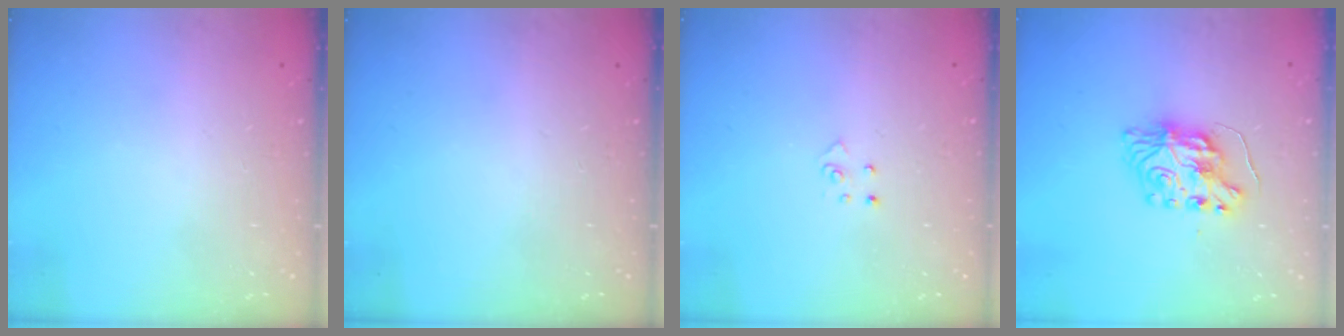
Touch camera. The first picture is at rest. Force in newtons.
{"total": 0.0}
{"total": 2.6, "press": 2.6, "slide": 0.3}
{"total": 8.2, "press": 8.2, "slide": 0.5}